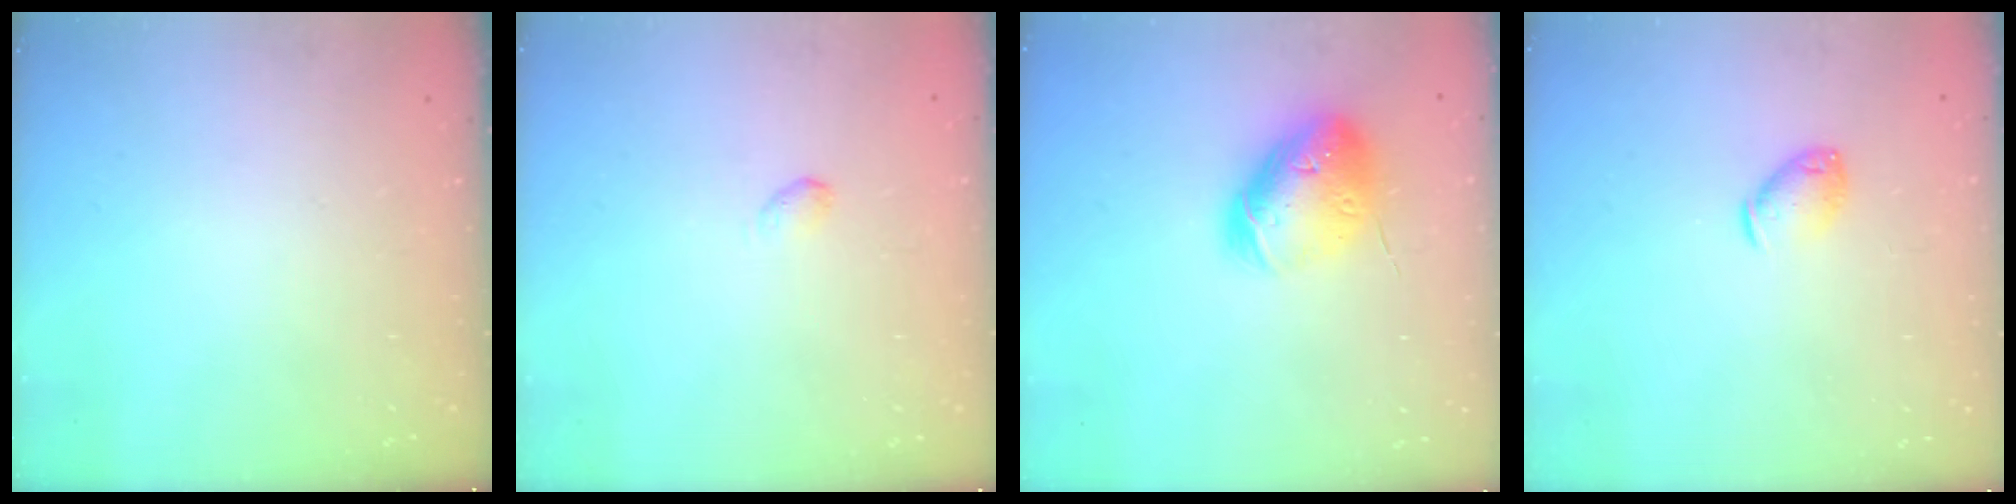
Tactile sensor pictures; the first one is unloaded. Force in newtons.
{"total": 2.8, "press": 2.7, "slide": 0.5}
{"total": 17.7, "press": 17.4, "slide": 2.8}
{"total": 6.8, "press": 6.8, "slide": 1.1}